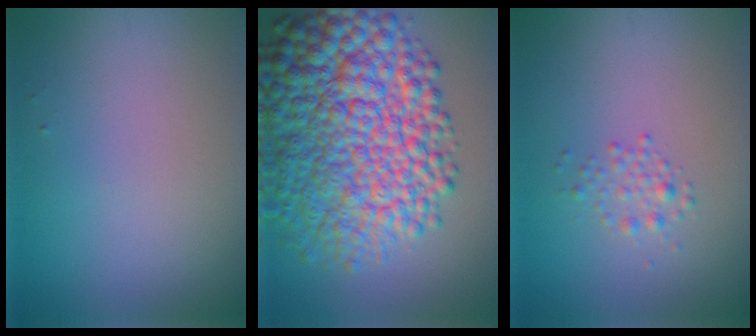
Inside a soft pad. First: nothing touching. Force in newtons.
{"total": 13.2, "press": 13.2, "slide": 0.2}
{"total": 1.4, "press": 1.4, "slide": 0.1}